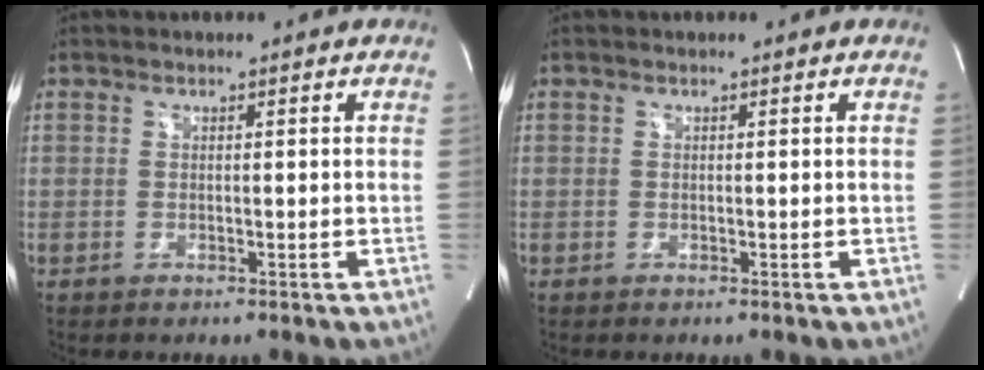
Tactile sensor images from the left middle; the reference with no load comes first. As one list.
[{"total": 0.0}]